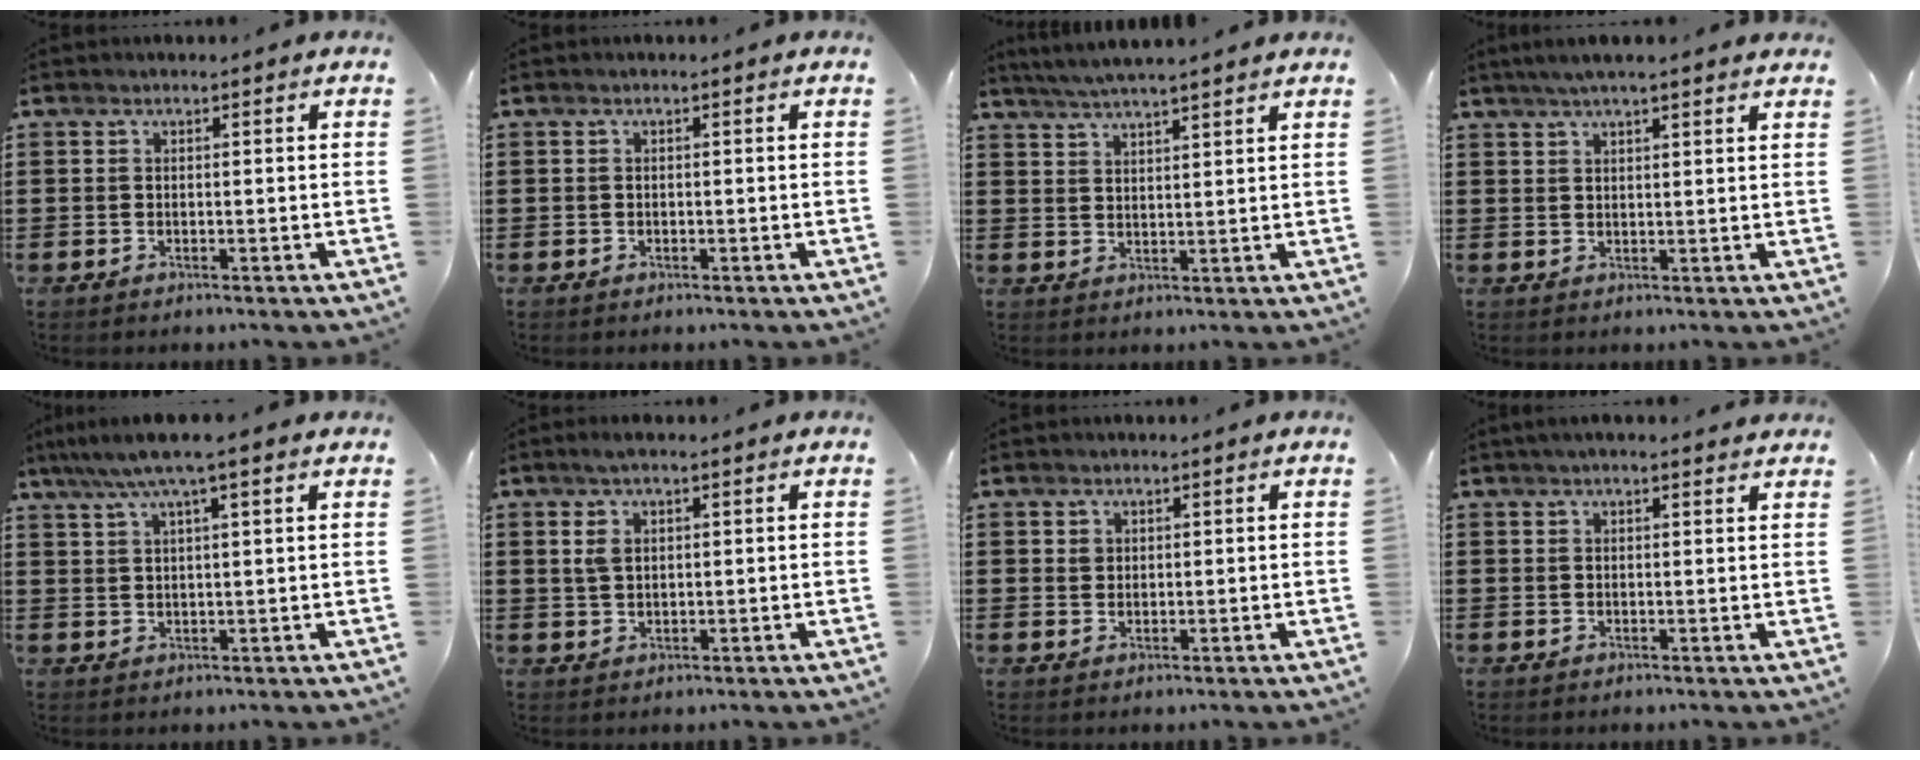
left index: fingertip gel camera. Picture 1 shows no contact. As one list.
[{"total": 0.5, "force": [-0.2, 0.5, 0.0], "torque": [-0.001, 0.004, -0.006]}, {"total": 3.8, "force": [3.5, -0.5, 1.4], "torque": [-0.036, -0.010, 0.062]}, {"total": 3.3, "force": [2.7, 0.2, 1.9], "torque": [-0.042, 0.003, 0.049]}, {"total": 5.2, "force": [3.5, 0.0, 3.8], "torque": [-0.082, -0.003, 0.059]}, {"total": 3.2, "force": [1.3, 1.5, 2.5], "torque": [-0.053, 0.008, 0.021]}, {"total": 1.3, "force": [0.7, 1.1, 0.3], "torque": [-0.009, 0.003, 0.015]}, {"total": 1.7, "force": [1.4, 0.3, 0.9], "torque": [-0.019, 0.003, 0.026]}]